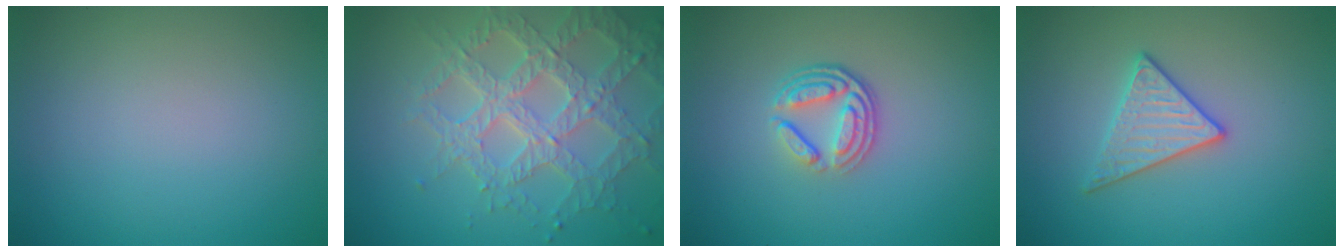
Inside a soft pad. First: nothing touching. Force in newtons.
{"total": 6.9, "press": 5.2, "slide": 4.5}
{"total": 3.9, "press": 2.8, "slide": 2.7}
{"total": 2.9, "press": 2.9, "slide": 0.4}